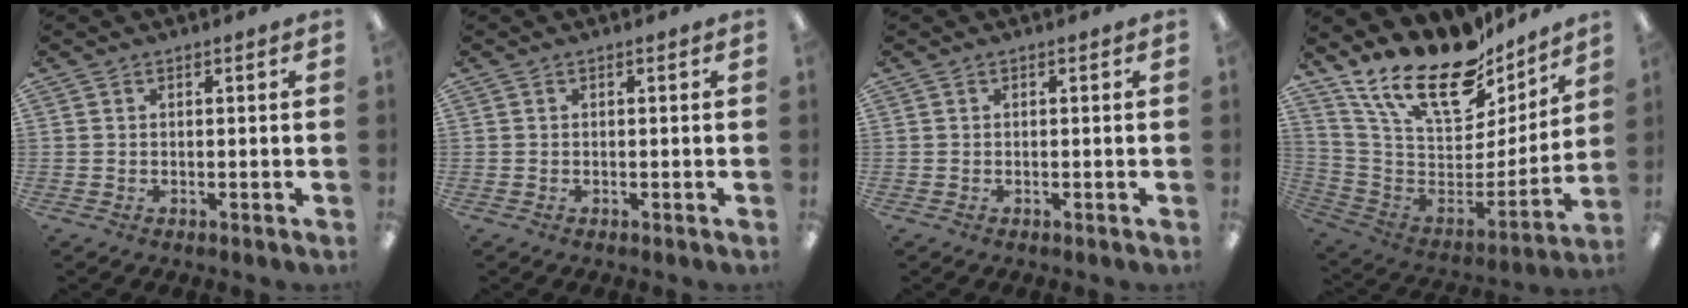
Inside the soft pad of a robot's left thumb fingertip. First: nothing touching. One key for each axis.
{"total": 0.0}
{"total": 0.0}
{"total": 23.8, "fx": 17.9, "fy": 9.5, "fz": 12.5, "tx": -0.214, "ty": -0.130, "tz": 0.314}